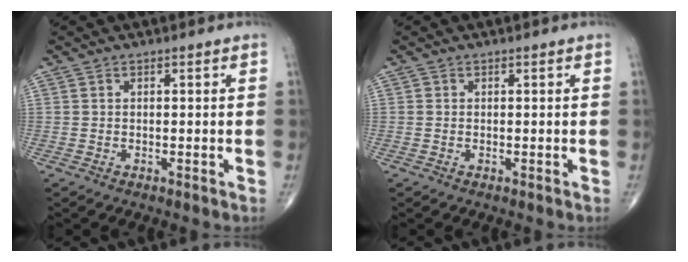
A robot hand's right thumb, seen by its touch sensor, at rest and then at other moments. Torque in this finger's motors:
{"motor_torque": [-0.23, -0.03, 0.19, 0.08, 0.00]}